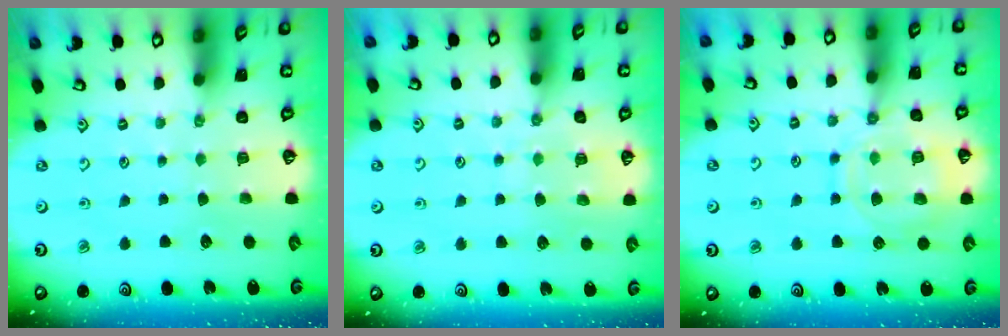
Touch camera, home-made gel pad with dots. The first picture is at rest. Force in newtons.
{"total": 6.8, "press": 6.8, "slide": 0.7}
{"total": 12.7, "press": 12.7, "slide": 1.0}